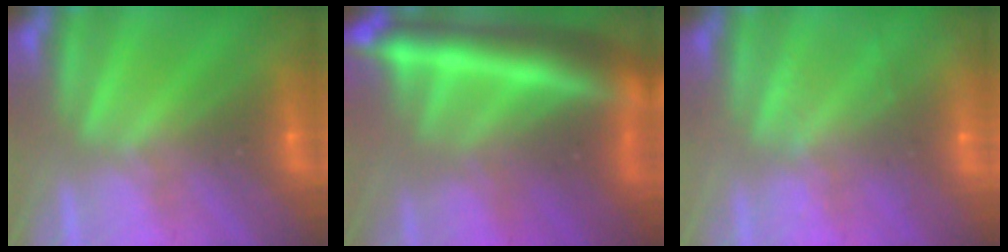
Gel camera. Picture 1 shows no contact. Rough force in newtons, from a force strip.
{"total": 8.6}
{"total": 2.0}